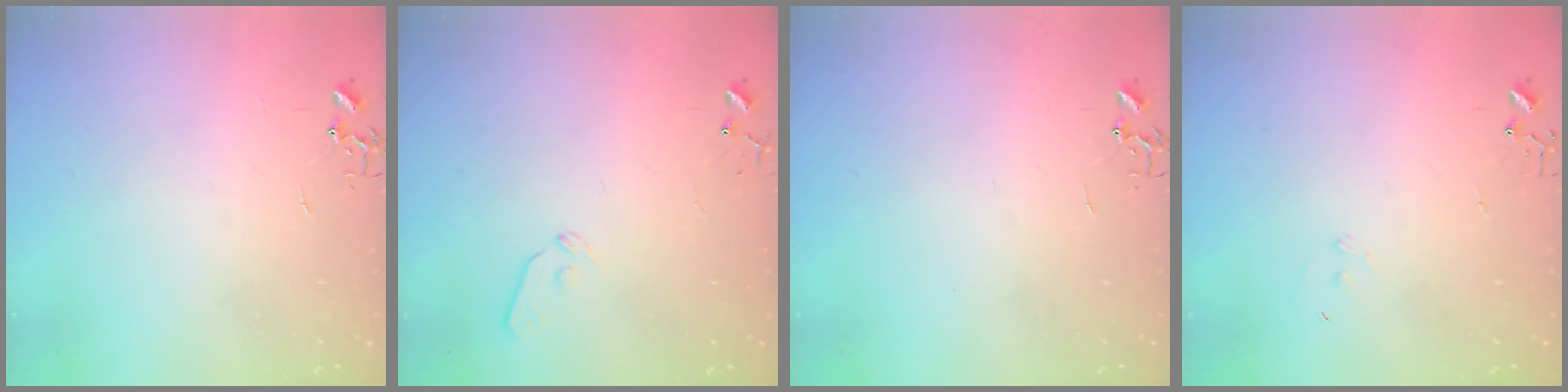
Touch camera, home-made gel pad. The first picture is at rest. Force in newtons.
{"total": 7.5, "press": 7.4, "slide": 0.9}
{"total": 0.0}
{"total": 6.8, "press": 6.8, "slide": 0.5}